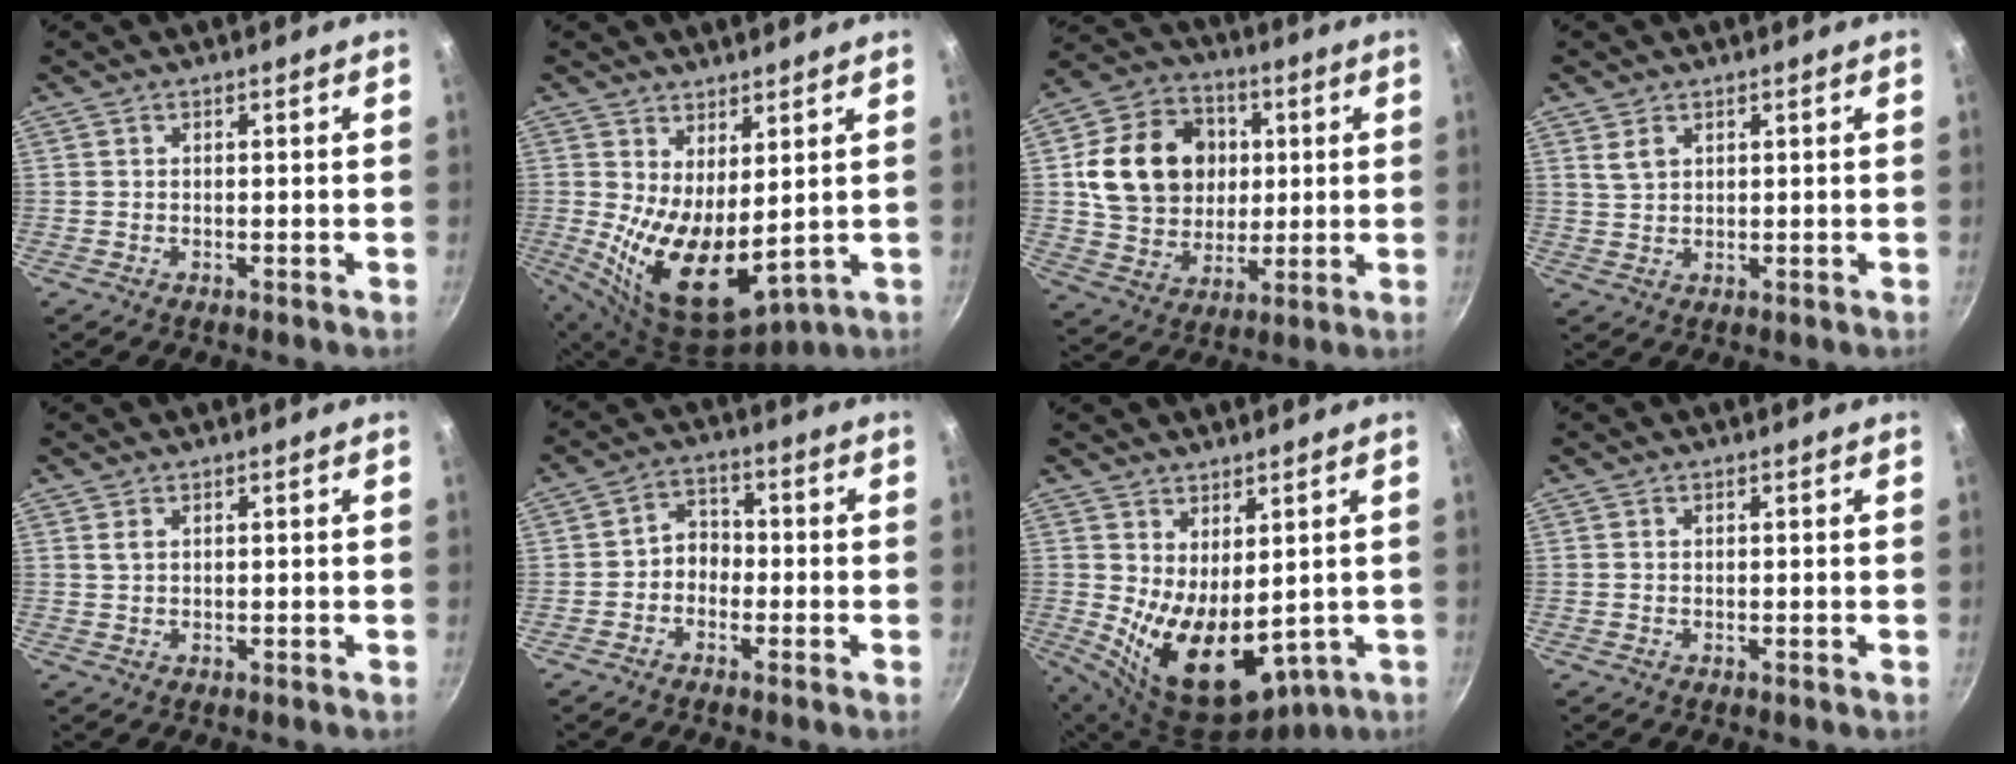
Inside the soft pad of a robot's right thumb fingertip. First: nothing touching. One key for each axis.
{"total": 12.5, "fx": 1.8, "fy": 6.2, "fz": 10.7, "tx": -0.171, "ty": -0.043, "tz": 0.051}
{"total": 18.5, "fx": 3.0, "fy": 15.2, "fz": 10.1, "tx": -0.148, "ty": 0.012, "tz": 0.056}
{"total": 3.0, "fx": 1.5, "fy": 1.9, "fz": 1.8, "tx": -0.028, "ty": -0.003, "tz": 0.032}
{"total": 1.2, "fx": 0.6, "fy": 0.7, "fz": 0.8, "tx": -0.016, "ty": 0.000, "tz": 0.012}
{"total": 4.2, "fx": -1.5, "fy": 3.3, "fz": 2.1, "tx": -0.012, "ty": 0.026, "tz": -0.035}
{"total": 14.0, "fx": 0.4, "fy": 8.1, "fz": 11.5, "tx": -0.164, "ty": -0.040, "tz": 0.038}
{"total": 0.0}